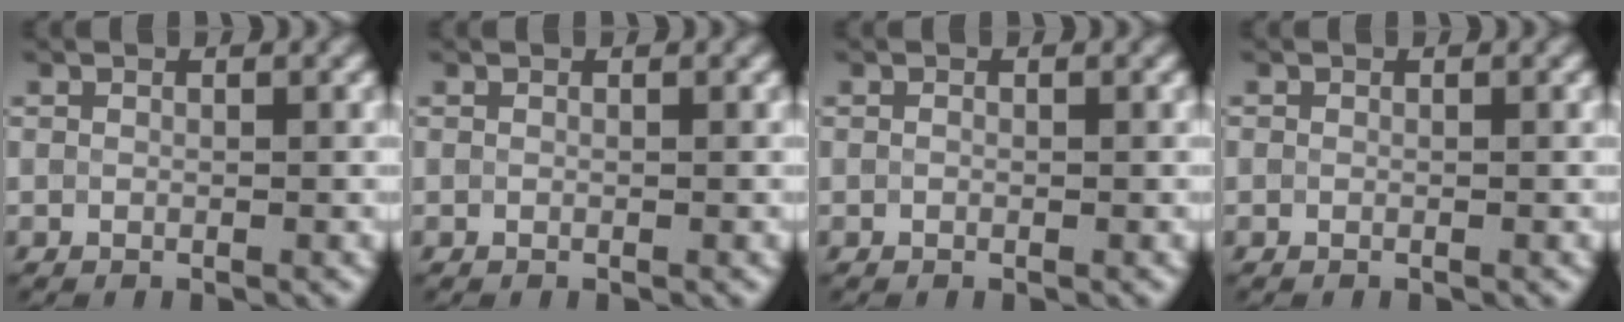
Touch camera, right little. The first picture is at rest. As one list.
[{"total": 0.0}, {"total": 0.0}, {"total": 0.0}]